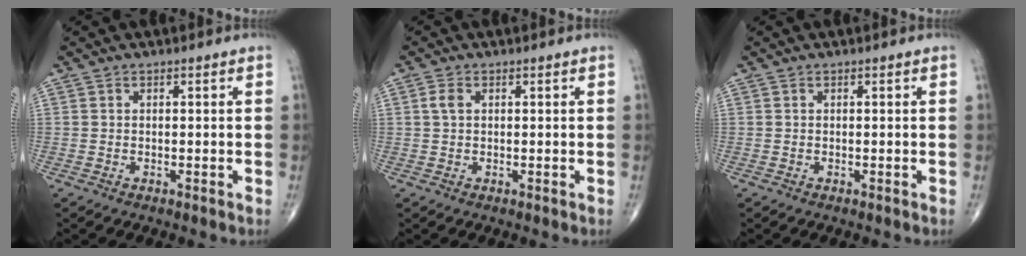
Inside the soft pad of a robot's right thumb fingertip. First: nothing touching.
{"total": 1.9, "force": [0.5, 1.2, 1.4], "torque": [-0.032, 0.006, 0.008]}
{"total": 0.0}